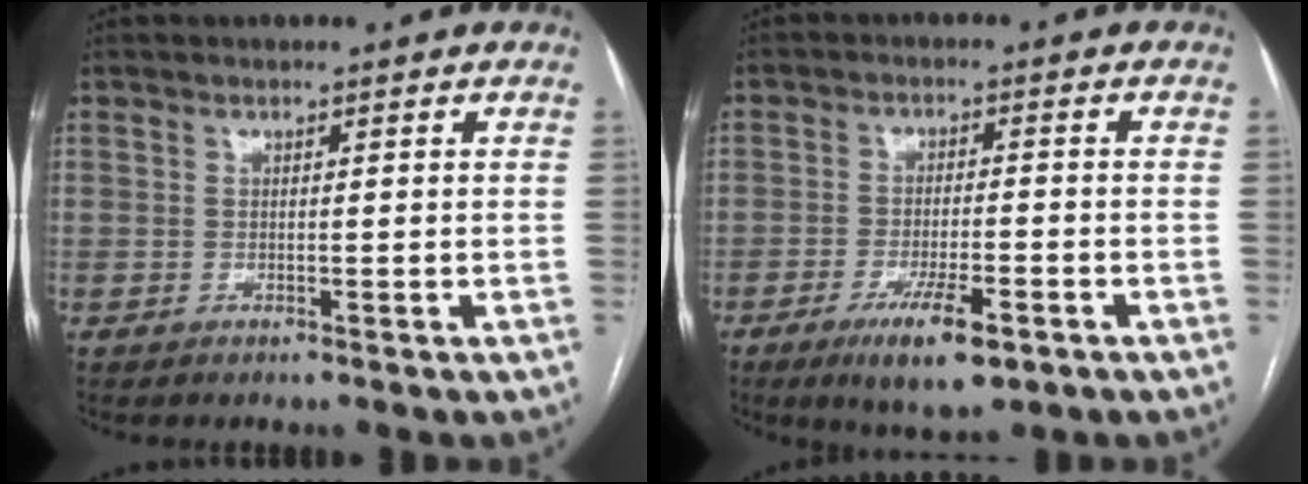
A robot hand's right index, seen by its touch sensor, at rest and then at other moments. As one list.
[{"total": 8.4, "force": [-4.7, 1.8, 6.8], "torque": [-0.120, -0.015, -0.071]}]